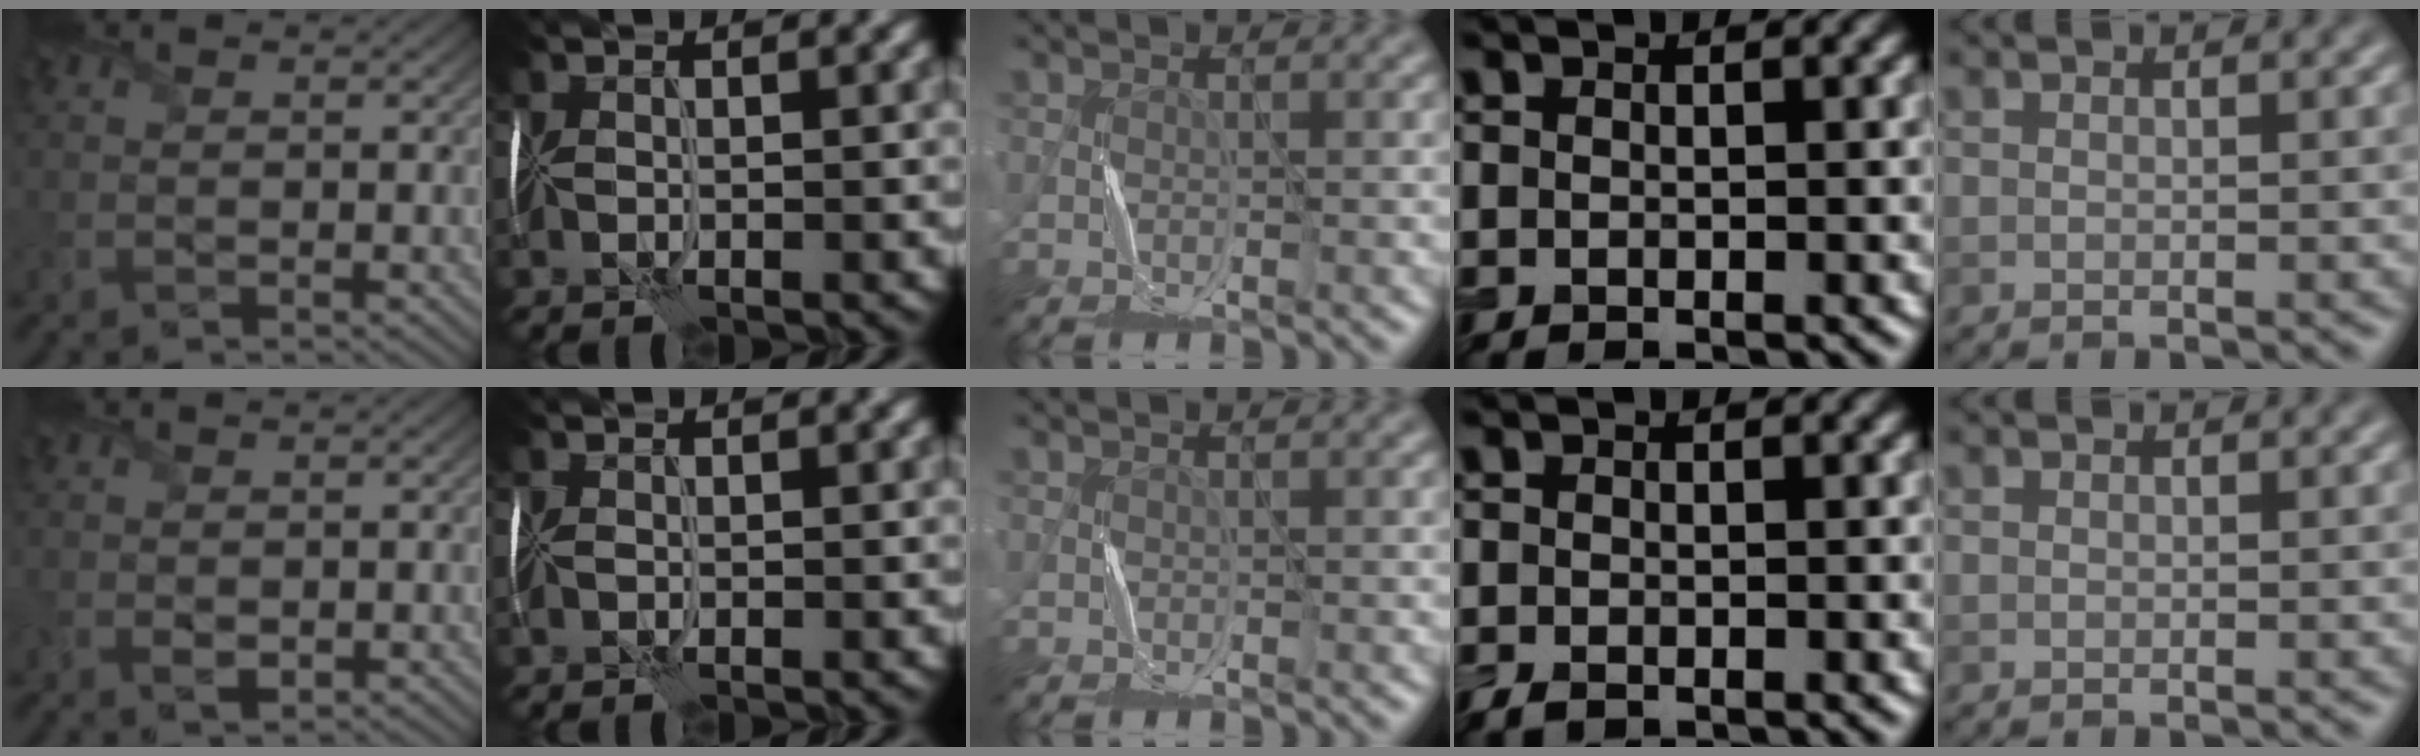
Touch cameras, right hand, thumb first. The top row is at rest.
{"thumb": {"total": 1.2, "force": [0.1, 0.8, 0.9], "torque": [-0.023, -0.003, 0.004]}, "ring": {"total": 1.1, "force": [-0.7, 0.6, 0.6], "torque": [-0.014, -0.005, -0.013]}}